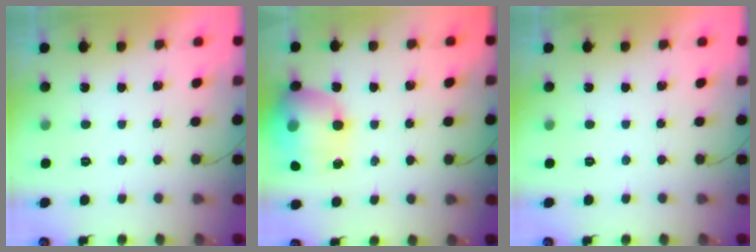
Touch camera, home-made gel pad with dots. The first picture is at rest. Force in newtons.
{"total": 17.4, "press": 17.3, "slide": 2.0}
{"total": 0.0}